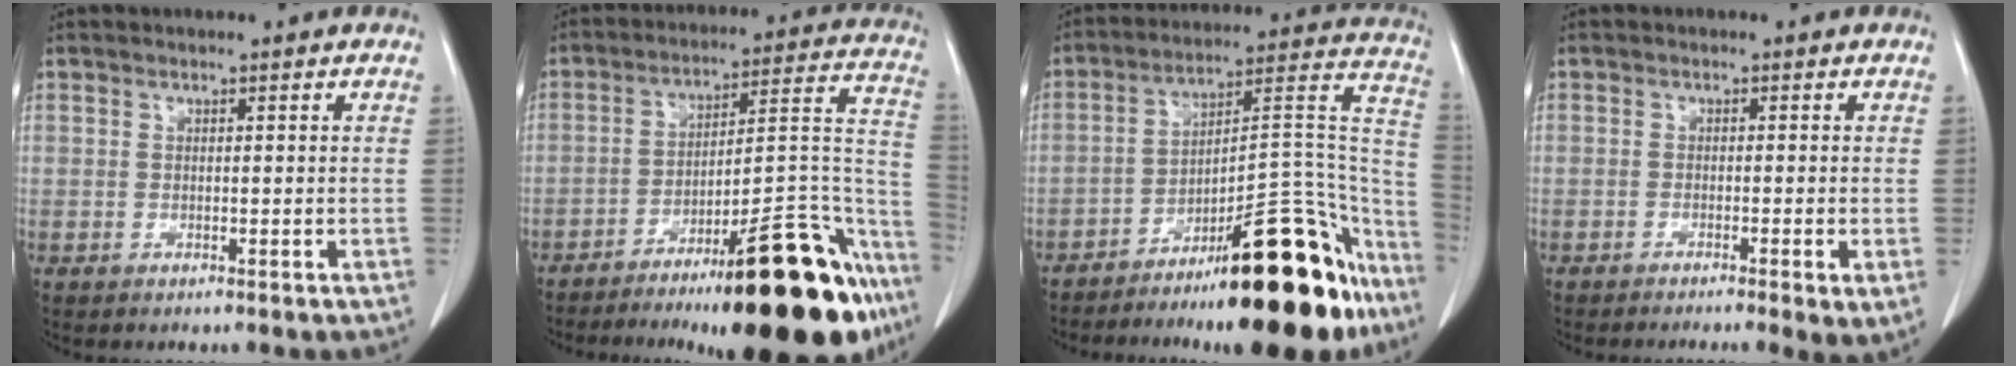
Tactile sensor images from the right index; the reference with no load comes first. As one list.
[{"total": 26.9, "force": [-17.8, 5.2, 19.5], "torque": [-0.179, 0.035, -0.257]}, {"total": 25.2, "force": [-17.6, 5.8, 17.0], "torque": [-0.157, 0.046, -0.258]}, {"total": 5.4, "force": [-3.1, 0.5, 4.3], "torque": [-0.050, -0.014, -0.047]}]